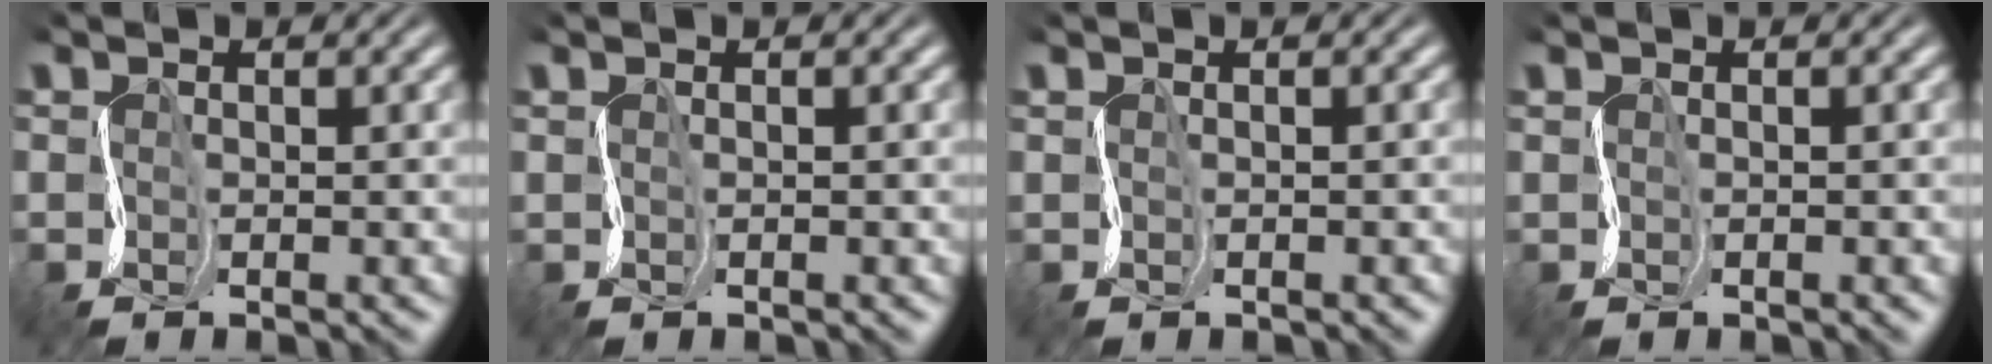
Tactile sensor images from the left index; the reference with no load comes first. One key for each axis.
{"total": 0.7, "fx": 0.4, "fy": 0.3, "fz": 0.5, "tx": 0.003, "ty": 0.006, "tz": 0.007}
{"total": 1.0, "fx": 0.3, "fy": 0.5, "fz": 0.8, "tx": 0.004, "ty": 0.004, "tz": 0.004}
{"total": 0.9, "fx": 0.2, "fy": 0.4, "fz": 0.8, "tx": 0.002, "ty": 0.005, "tz": 0.005}